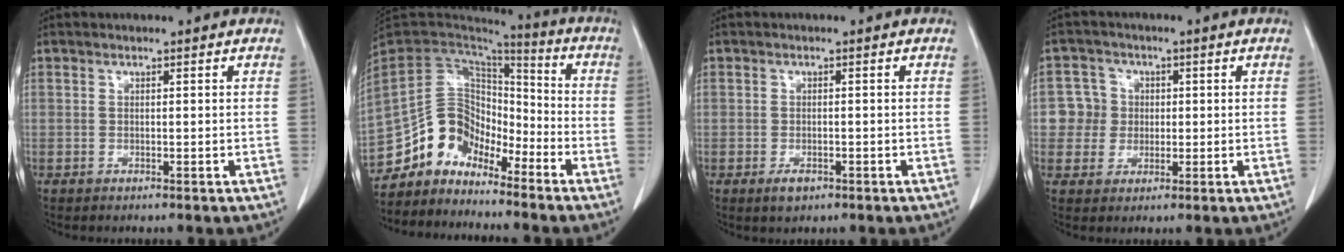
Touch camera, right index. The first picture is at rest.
{"total": 14.7, "force": [-11.9, 7.5, 4.1], "torque": [-0.080, 0.068, -0.225]}
{"total": 2.9, "force": [-1.5, 1.7, 1.8], "torque": [-0.030, 0.000, -0.015]}
{"total": 5.4, "force": [0.1, 5.3, 0.7], "torque": [-0.009, 0.022, 0.005]}